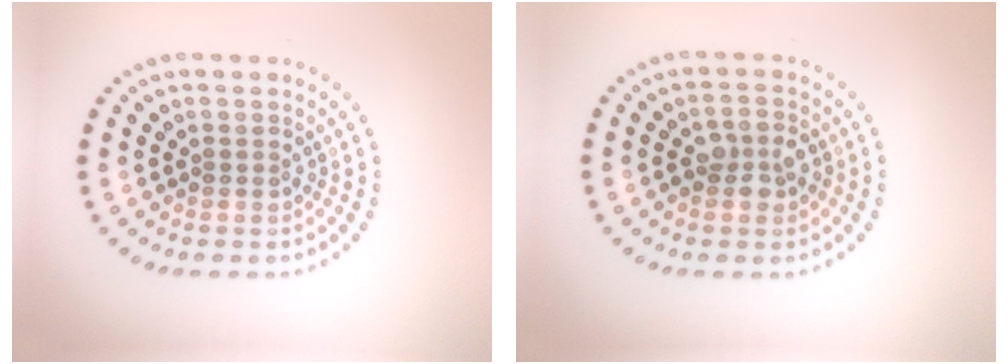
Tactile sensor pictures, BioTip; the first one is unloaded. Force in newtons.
{"total": 2.5, "press": 2.5, "slide": 0.5}